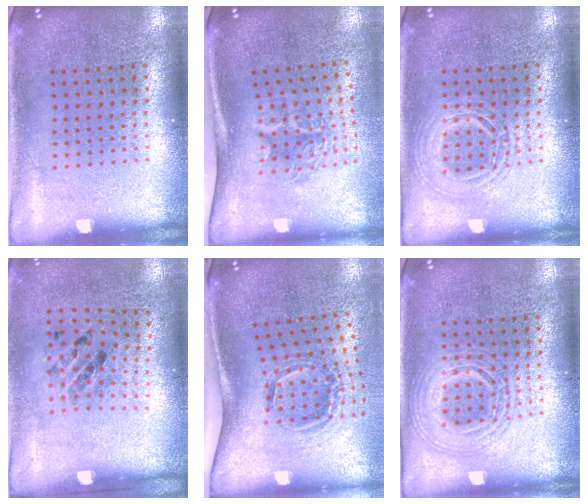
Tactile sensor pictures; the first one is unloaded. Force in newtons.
{"total": 1.9, "press": 1.3, "slide": 1.5}
{"total": 2.3, "press": 2.3, "slide": 0.2}
{"total": 1.3, "press": 0.8, "slide": 1.1}
{"total": 2.1, "press": 1.2, "slide": 1.7}
{"total": 1.6, "press": 1.6, "slide": 0.2}